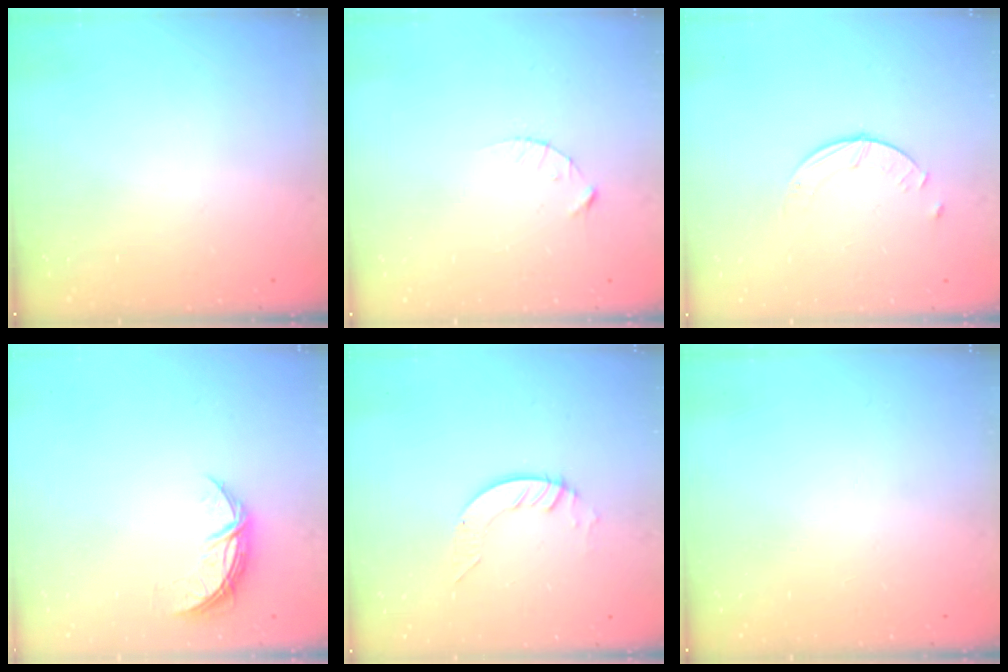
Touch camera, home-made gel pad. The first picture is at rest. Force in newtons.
{"total": 2.1, "press": 2.1, "slide": 0.3}
{"total": 2.5, "press": 2.5, "slide": 0.3}
{"total": 6.9, "press": 6.9, "slide": 0.5}
{"total": 4.0, "press": 4.0, "slide": 0.2}
{"total": 0.0}